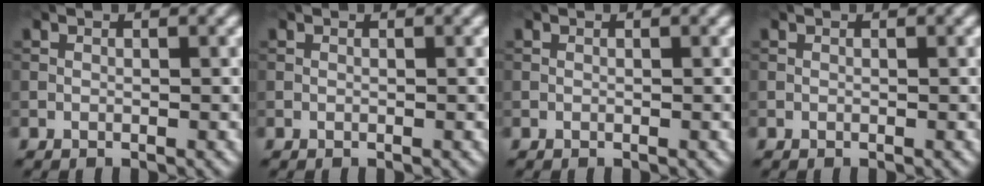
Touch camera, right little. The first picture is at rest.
{"total": 0.0}
{"total": 0.0}
{"total": 0.0}